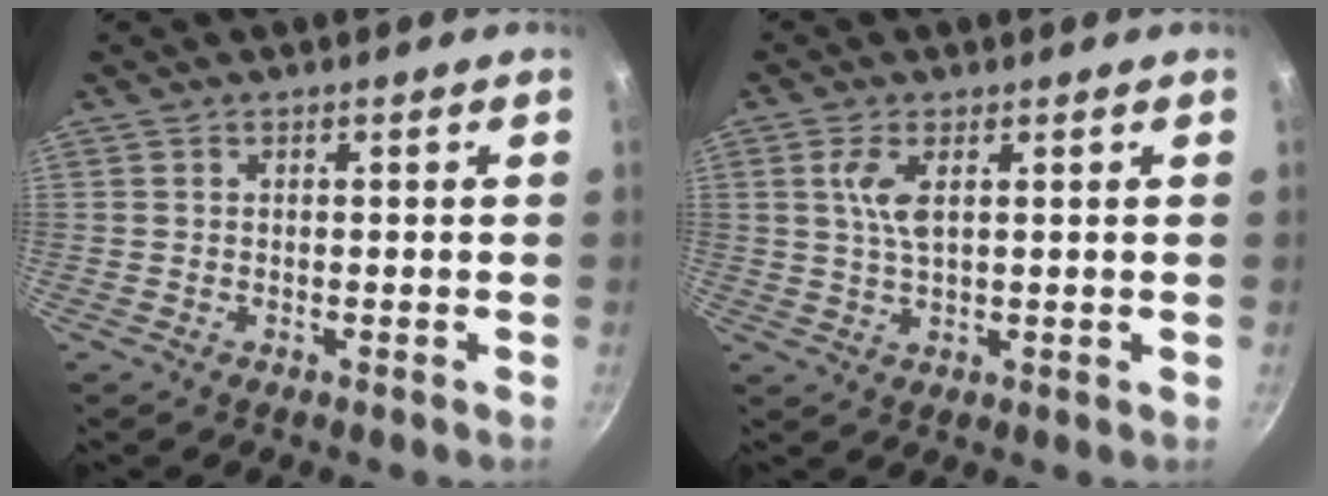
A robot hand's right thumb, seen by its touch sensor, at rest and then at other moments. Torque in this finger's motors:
{"motor_torque": [1.29, 3.72, 0.01, -0.03, 0.04]}